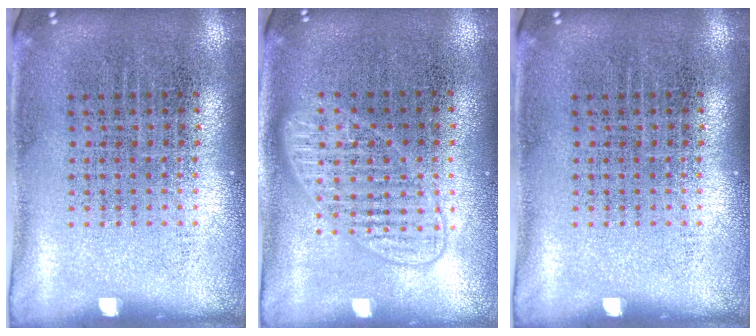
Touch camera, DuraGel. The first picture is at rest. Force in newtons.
{"total": 1.5, "press": 1.4, "slide": 0.2}
{"total": 0.0}